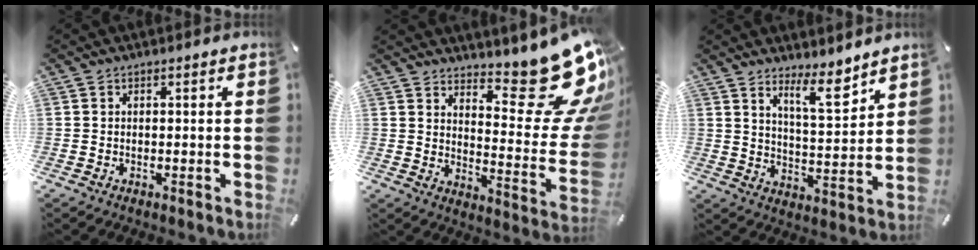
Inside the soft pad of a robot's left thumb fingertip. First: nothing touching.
{"total": 18.8, "force": [13.7, 6.2, 11.2], "torque": [-0.114, -0.135, 0.226]}
{"total": 9.2, "force": [7.3, 2.3, 5.1], "torque": [-0.072, -0.054, 0.123]}